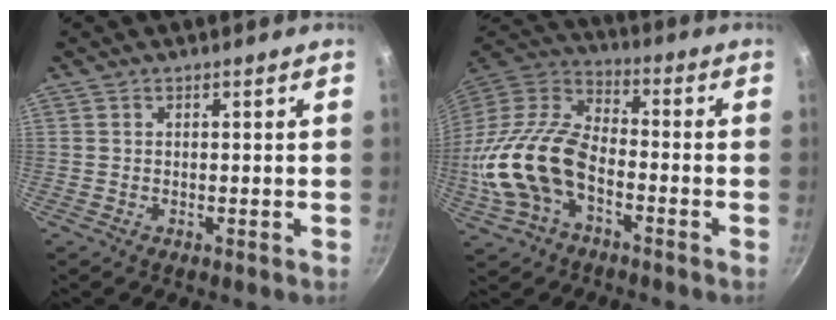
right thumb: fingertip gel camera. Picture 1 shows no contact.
{"total": 19.2, "force": [-5.4, 11.2, 14.6], "torque": [-0.281, 0.041, -0.117]}